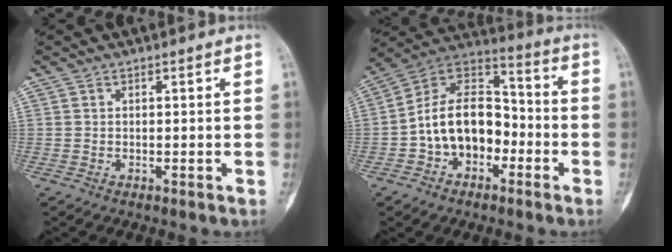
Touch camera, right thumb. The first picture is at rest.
{"total": 15.2, "force": [-3.7, 10.5, 10.4], "torque": [-0.146, 0.059, -0.073]}